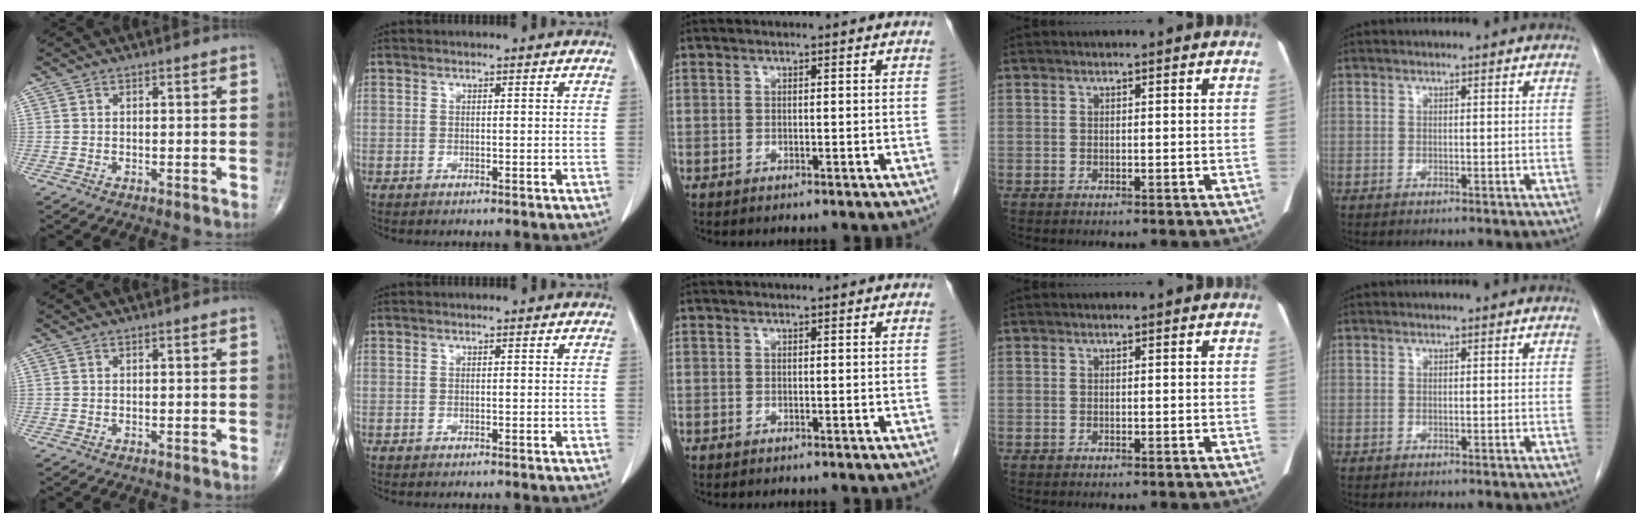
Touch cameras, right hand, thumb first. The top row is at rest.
{}